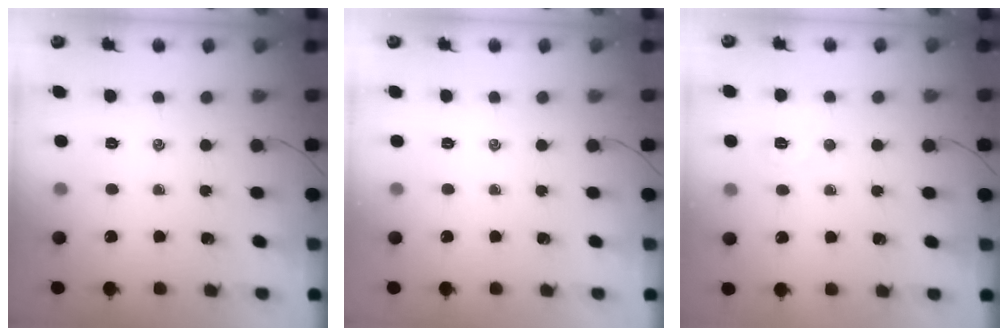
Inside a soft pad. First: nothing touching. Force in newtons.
{"total": 0.0}
{"total": 5.0, "press": 4.8, "slide": 1.2}